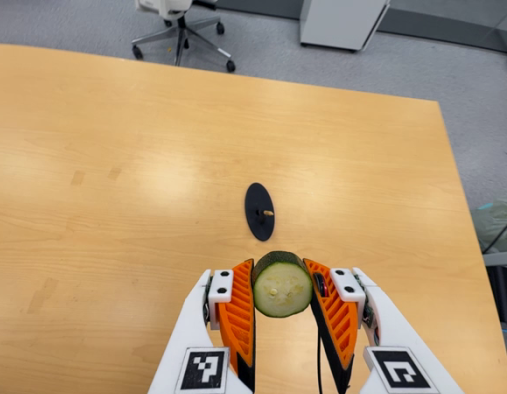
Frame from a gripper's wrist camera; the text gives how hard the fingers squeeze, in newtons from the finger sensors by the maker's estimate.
{"total": 10.9, "left": 9.7, "right": 12.1}